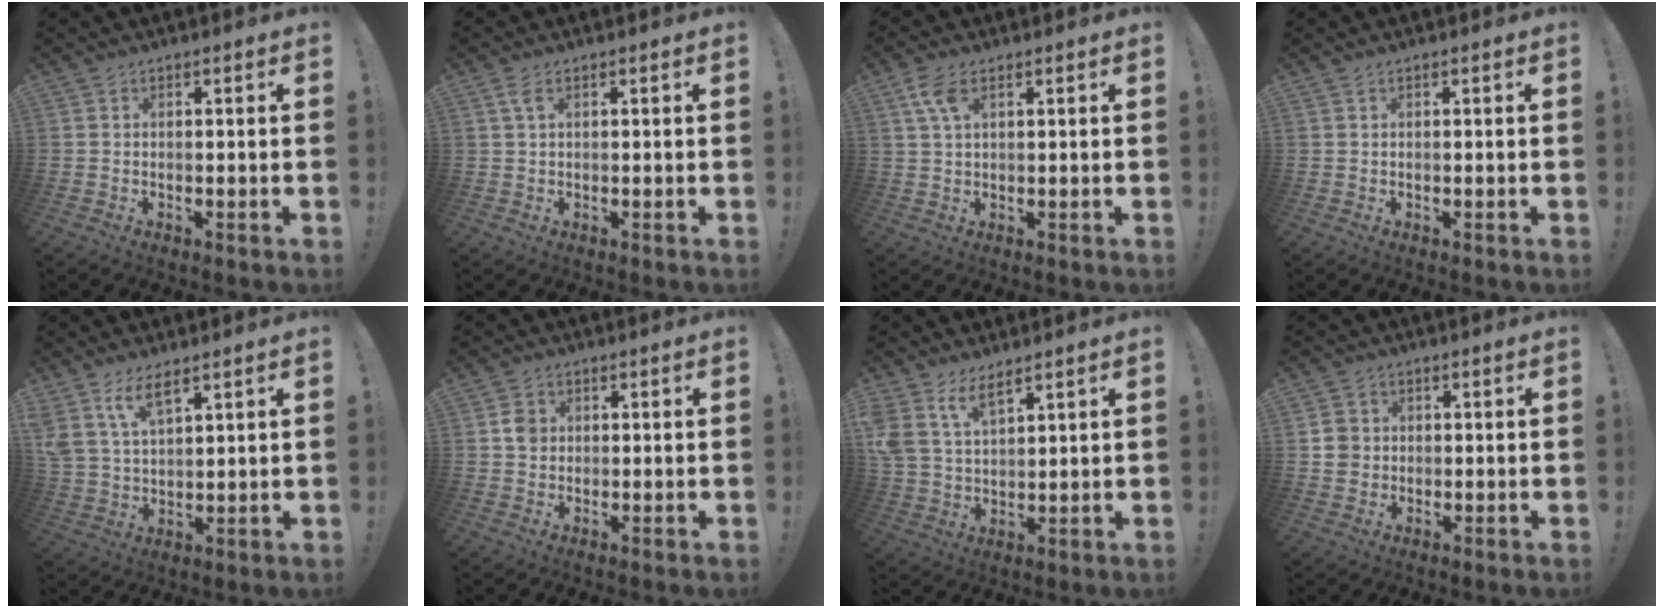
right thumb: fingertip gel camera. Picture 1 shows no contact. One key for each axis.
{"total": 2.5, "fx": 0.9, "fy": 0.8, "fz": 2.2, "tx": -0.050, "ty": 0.003, "tz": 0.016}
{"total": 5.6, "fx": 2.5, "fy": 2.7, "fz": 4.2, "tx": -0.080, "ty": 0.000, "tz": 0.047}
{"total": 0.0}
{"total": 8.8, "fx": 5.9, "fy": 3.8, "fz": 5.3, "tx": -0.123, "ty": -0.016, "tz": 0.114}
{"total": 3.2, "fx": 0.4, "fy": 2.8, "fz": 1.4, "tx": -0.008, "ty": -0.002, "tz": 0.005}
{"total": 8.3, "fx": 6.0, "fy": 3.6, "fz": 4.4, "tx": -0.110, "ty": -0.024, "tz": 0.117}
{"total": 5.4, "fx": 0.5, "fy": 5.0, "fz": 1.9, "tx": -0.027, "ty": 0.006, "tz": 0.011}